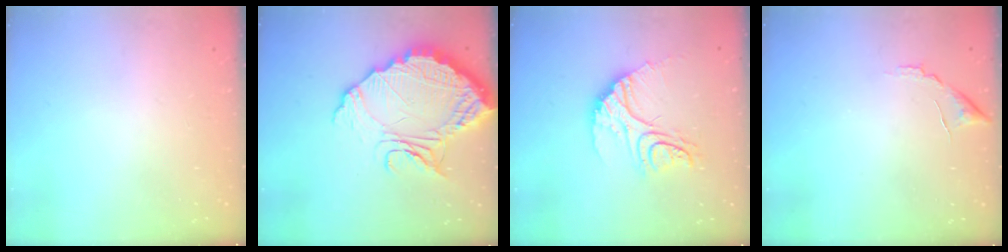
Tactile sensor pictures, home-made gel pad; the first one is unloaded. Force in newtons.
{"total": 16.3, "press": 16.3, "slide": 1.2}
{"total": 16.3, "press": 16.2, "slide": 1.9}
{"total": 7.7, "press": 7.7, "slide": 0.3}